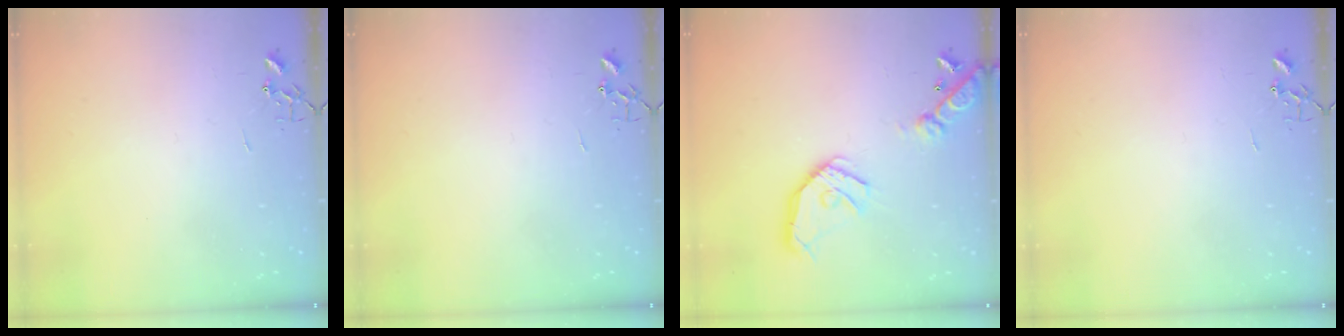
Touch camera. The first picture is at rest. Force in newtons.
{"total": 0.0}
{"total": 17.3, "press": 17.0, "slide": 2.8}
{"total": 0.0}